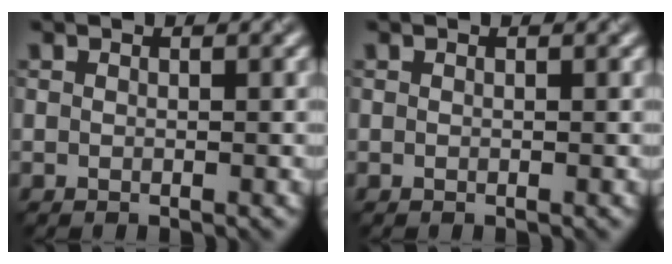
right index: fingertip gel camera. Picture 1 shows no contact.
{"total": 0.0}